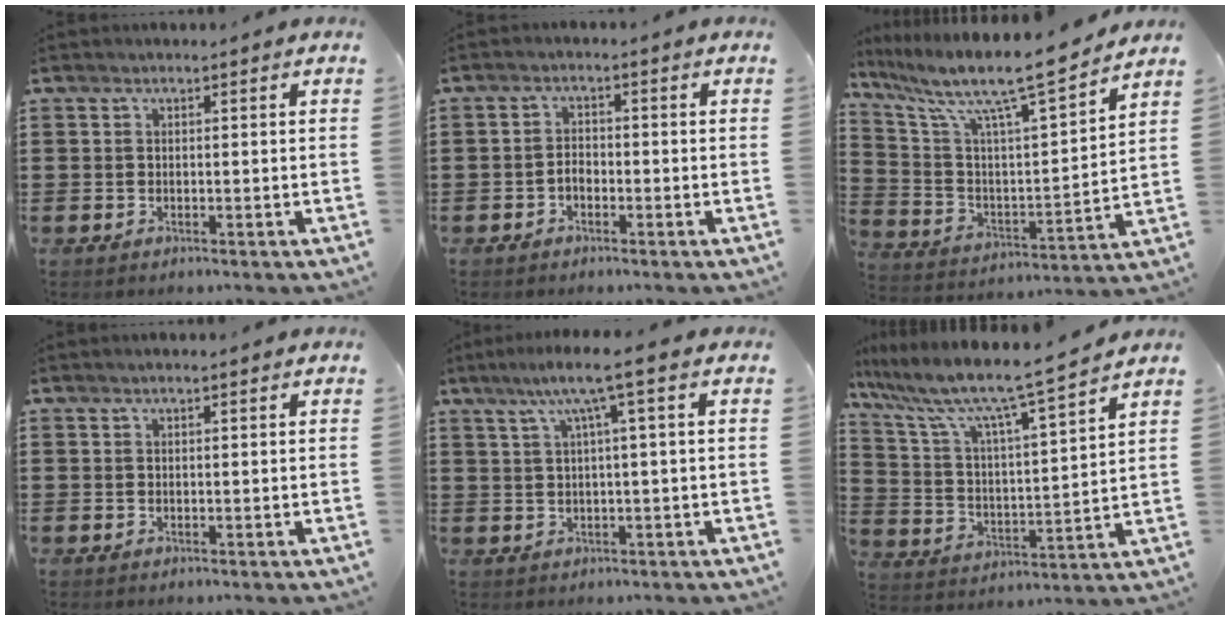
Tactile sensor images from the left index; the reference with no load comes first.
{"total": 2.0, "force": [-0.9, 1.1, 1.4], "torque": [-0.030, 0.004, -0.019]}
{"total": 11.0, "force": [8.8, 1.2, 6.6], "torque": [-0.154, -0.062, 0.139]}
{"total": 0.6, "force": [0.4, 0.0, 0.5], "torque": [-0.008, 0.001, 0.008]}
{"total": 6.7, "force": [2.6, -0.2, 6.2], "torque": [-0.125, 0.004, 0.040]}
{"total": 8.3, "force": [7.0, 0.1, 4.3], "torque": [-0.117, -0.055, 0.108]}